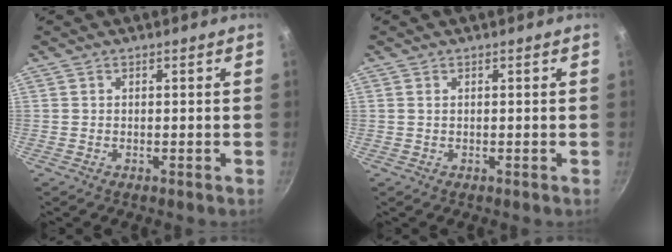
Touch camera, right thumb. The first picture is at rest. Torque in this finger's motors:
{"motor_torque": [-0.67, -0.13, -0.03, 0.40, -0.02]}